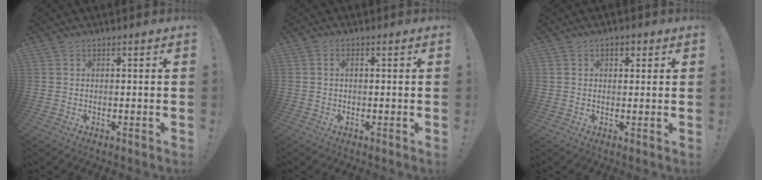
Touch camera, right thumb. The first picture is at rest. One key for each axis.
{"total": 1.3, "fx": 0.0, "fy": 0.8, "fz": 1.0, "tx": -0.022, "ty": 0.004, "tz": 0.000}
{"total": 2.3, "fx": 0.9, "fy": 1.5, "fz": 1.5, "tx": -0.020, "ty": 0.002, "tz": 0.014}